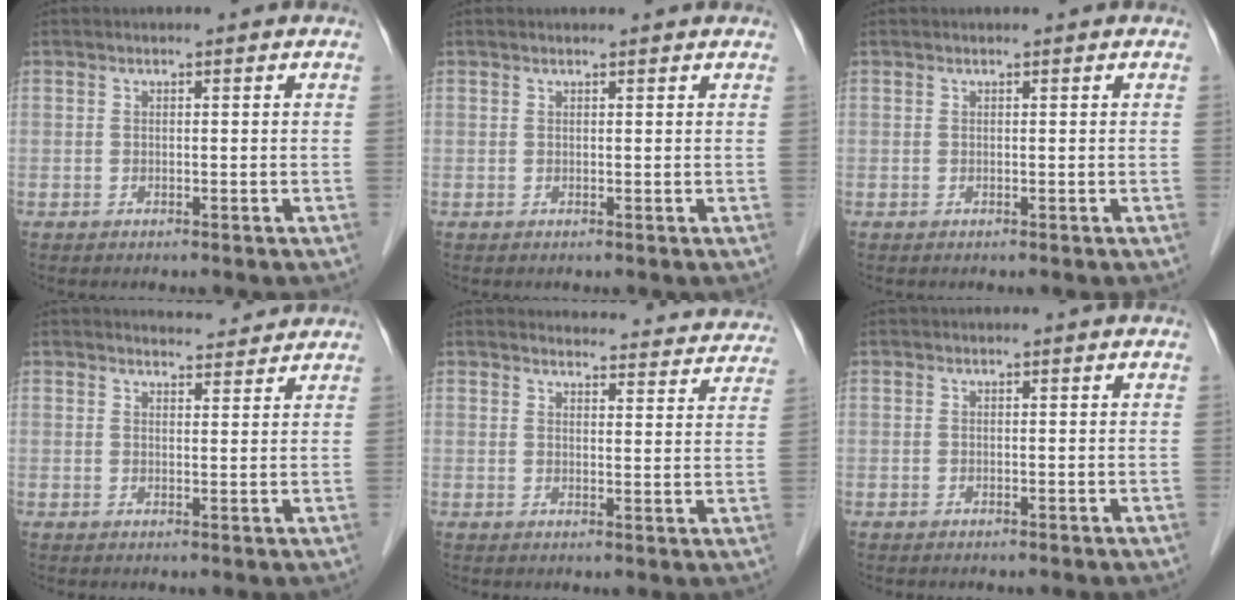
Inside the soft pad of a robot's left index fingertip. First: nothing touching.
{"total": 1.9, "force": [1.8, 0.2, 0.5], "torque": [-0.012, 0.014, 0.022]}
{"total": 0.0}
{"total": 3.7, "force": [3.7, 0.7, 0.1], "torque": [-0.009, 0.005, 0.048]}
{"total": 16.5, "force": [16.0, 3.4, 2.0], "torque": [0.006, -0.030, 0.163]}
{"total": 0.0}